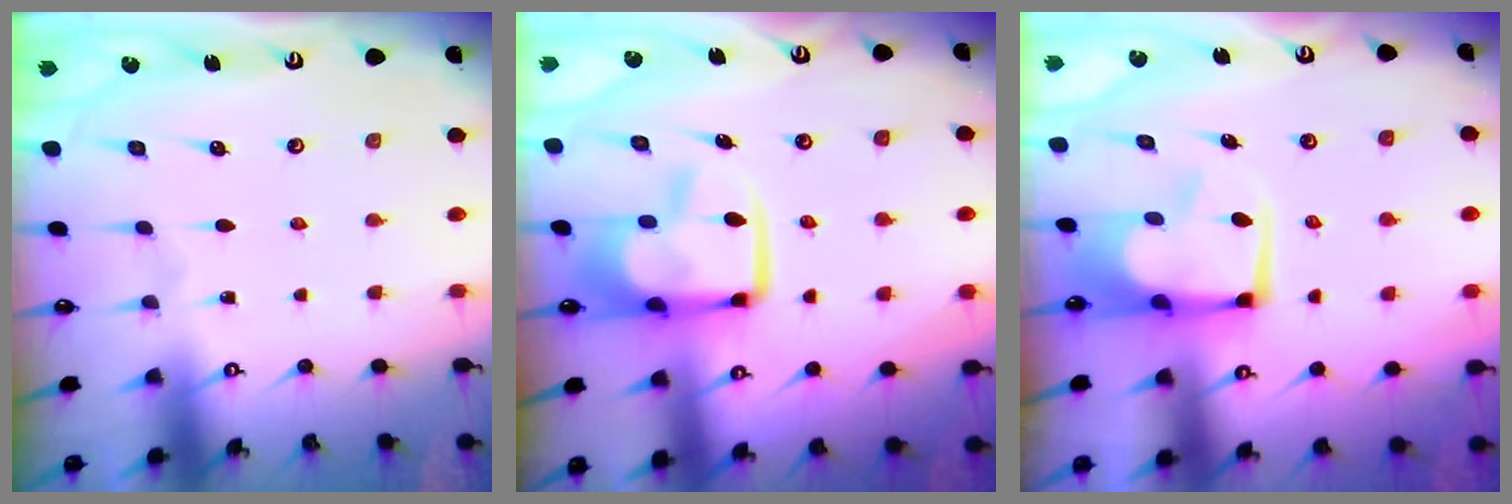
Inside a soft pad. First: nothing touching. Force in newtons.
{"total": 10.6, "press": 10.5, "slide": 1.3}
{"total": 2.9, "press": 2.8, "slide": 0.8}